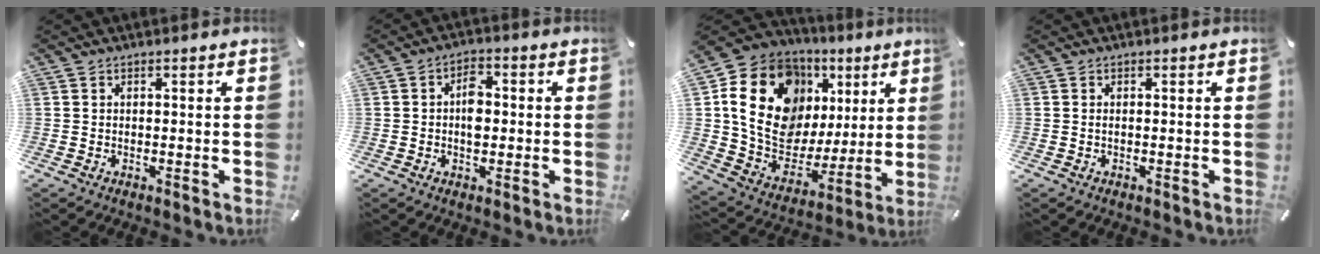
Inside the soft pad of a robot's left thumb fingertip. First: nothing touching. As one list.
[{"total": 5.3, "force": [-0.1, 3.3, 4.1], "torque": [-0.054, 0.001, -0.006]}, {"total": 20.7, "force": [7.0, 15.9, 11.3], "torque": [-0.208, -0.035, 0.135]}, {"total": 0.5, "force": [-0.1, 0.3, 0.5], "torque": [-0.011, 0.000, -0.002]}]